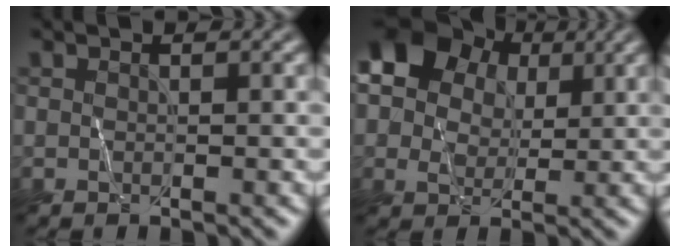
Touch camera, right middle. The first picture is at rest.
{"total": 12.0, "force": [4.8, 9.2, 6.1], "torque": [-0.125, 0.035, 0.079]}